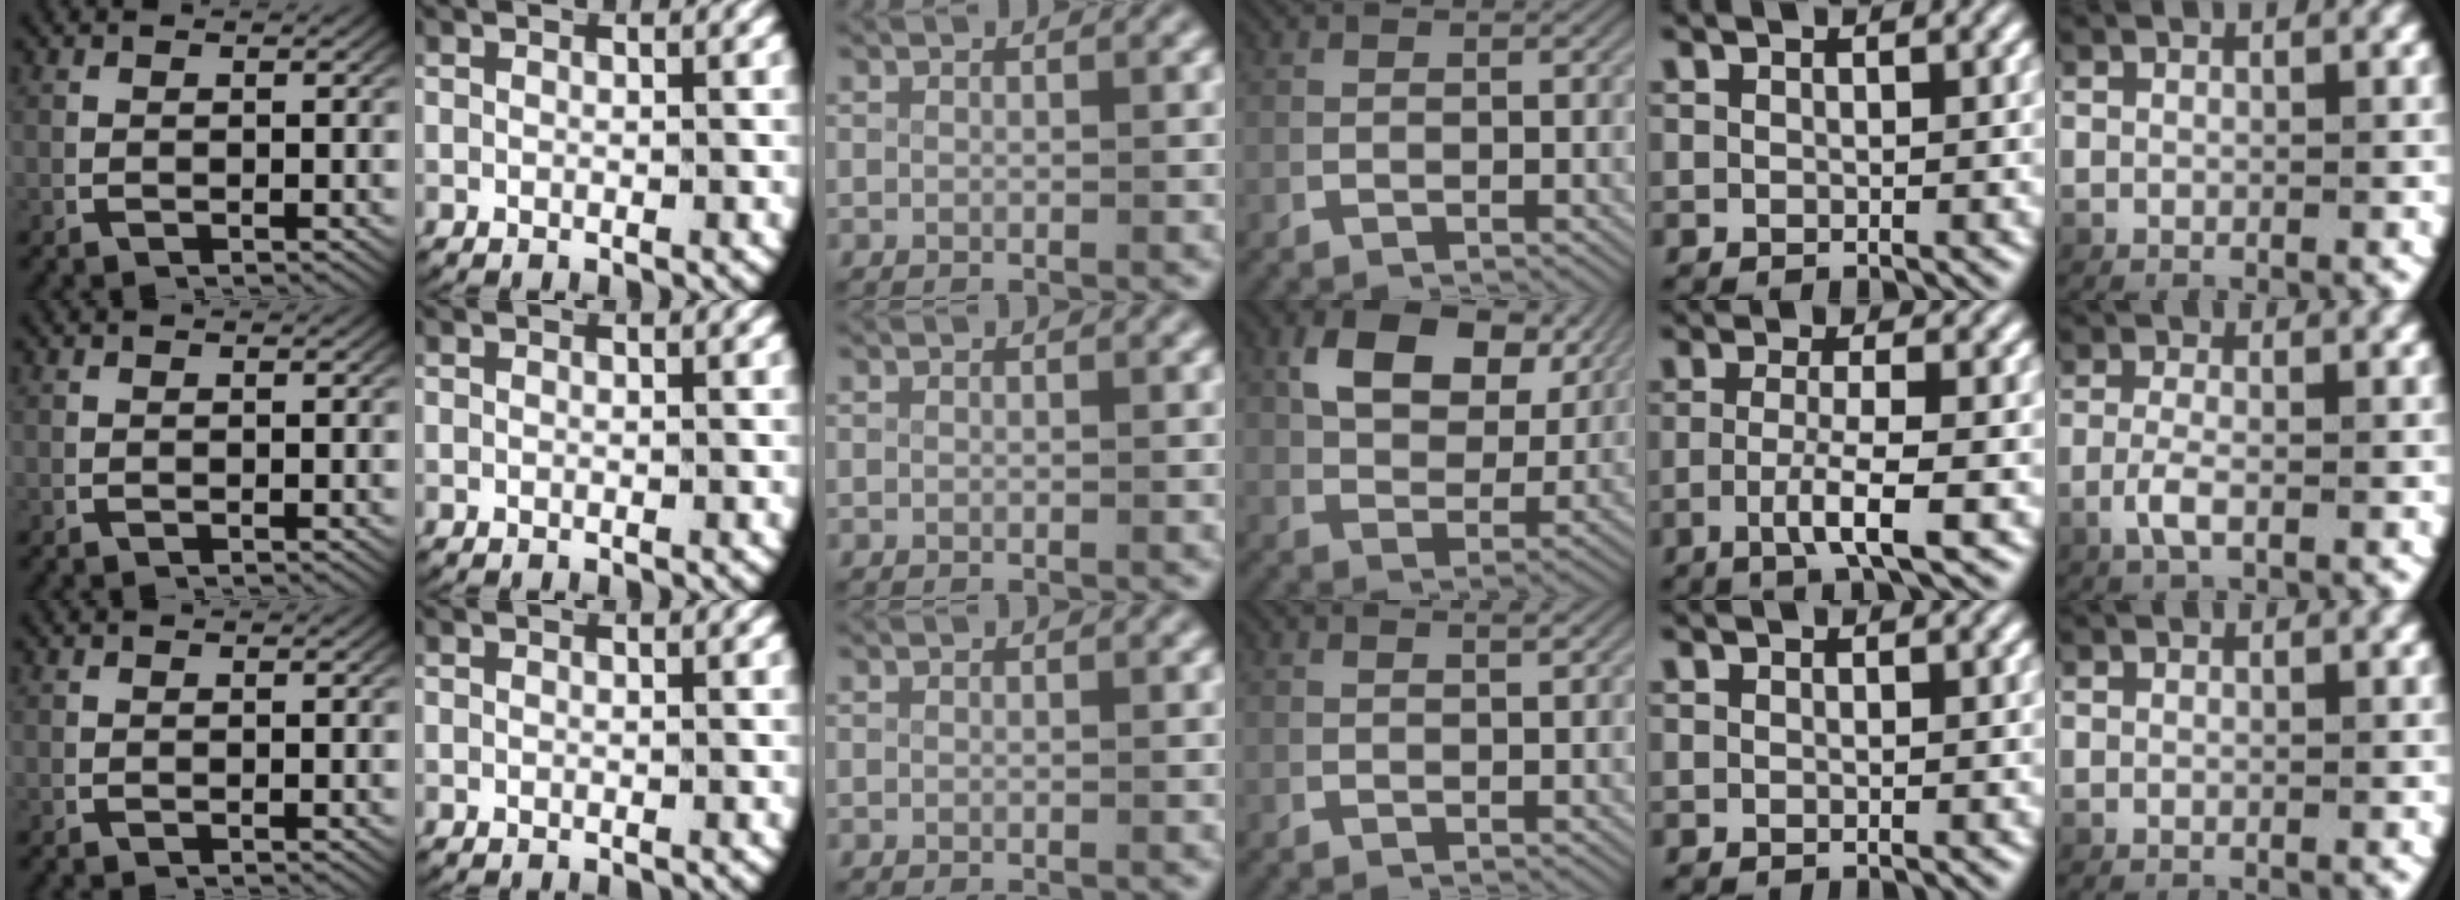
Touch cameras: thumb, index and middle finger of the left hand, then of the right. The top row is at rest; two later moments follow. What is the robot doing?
{"motion": "lift_and_place", "object": "photo album"}